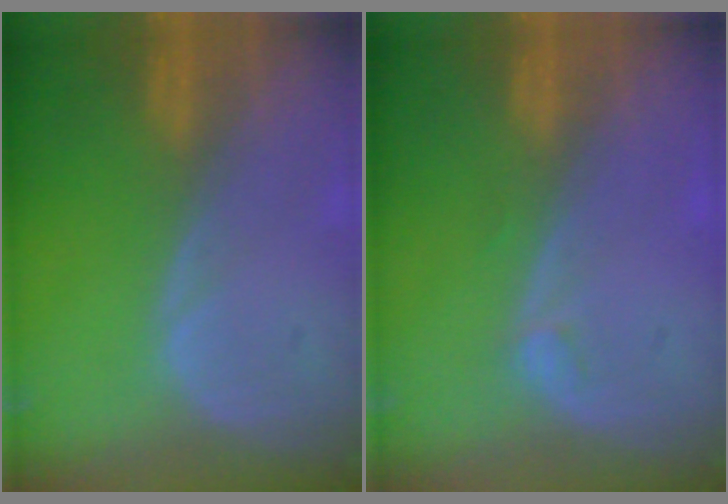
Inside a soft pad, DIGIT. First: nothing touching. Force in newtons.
{"total": 1.0, "press": 0.9, "slide": 0.3}